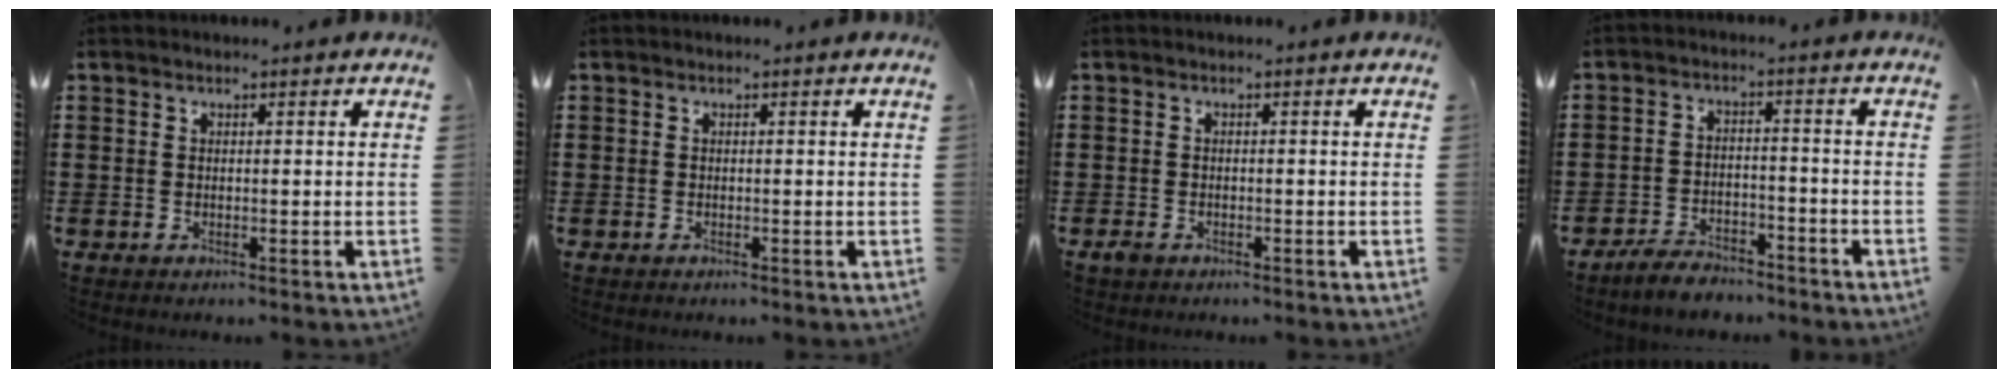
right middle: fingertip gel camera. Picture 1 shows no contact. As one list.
[{"total": 0.0}, {"total": 1.0, "force": [-0.7, 0.6, 0.3], "torque": [-0.008, 0.000, -0.014]}, {"total": 4.0, "force": [-3.9, 0.8, 0.6], "torque": [-0.022, 0.007, -0.081]}]